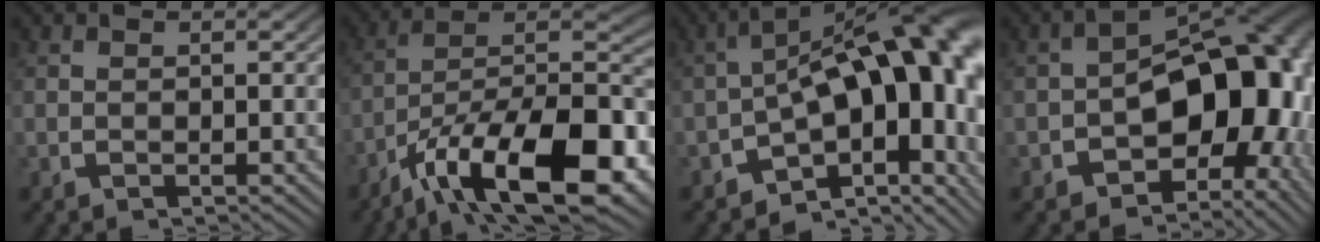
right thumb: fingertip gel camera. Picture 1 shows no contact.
{"total": 17.8, "force": [-4.0, 10.6, 13.7], "torque": [-0.231, -0.054, -0.045]}
{"total": 16.9, "force": [-1.7, 10.1, 13.5], "torque": [-0.208, -0.034, -0.020]}
{"total": 15.9, "force": [-2.1, 10.3, 11.9], "torque": [-0.189, -0.046, -0.015]}